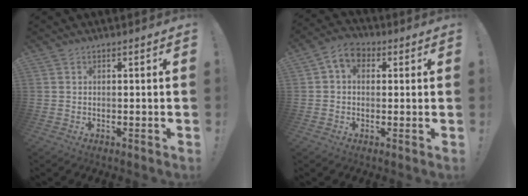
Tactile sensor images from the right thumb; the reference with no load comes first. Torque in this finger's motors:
{"motor_torque": [-0.25, 0.23, 0.03, 0.02, 0.15]}